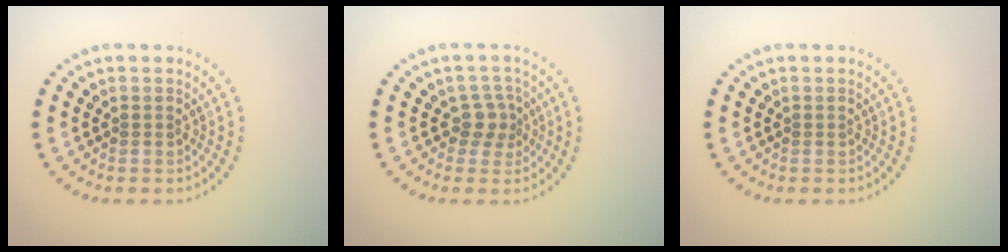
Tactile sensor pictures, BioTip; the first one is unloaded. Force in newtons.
{"total": 2.1, "press": 1.6, "slide": 1.3}
{"total": 0.0}